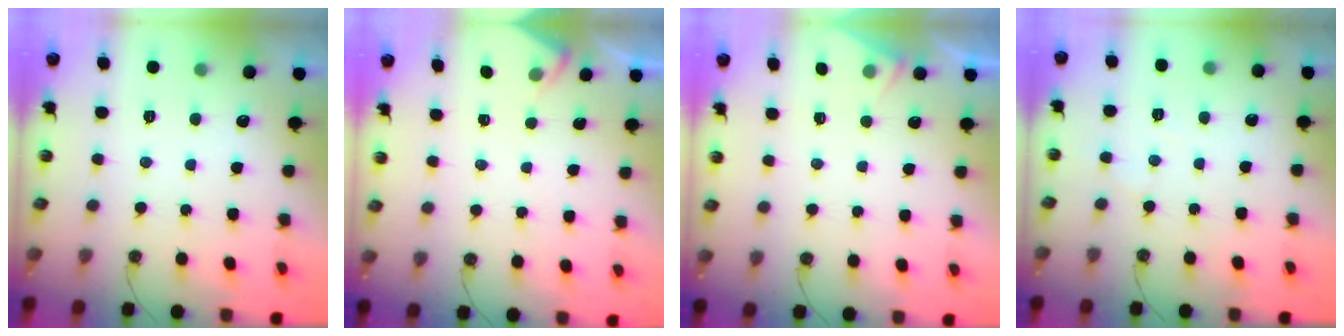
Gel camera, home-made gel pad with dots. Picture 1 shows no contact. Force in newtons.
{"total": 2.7, "press": 2.6, "slide": 0.5}
{"total": 4.6, "press": 4.5, "slide": 0.6}
{"total": 4.4, "press": 4.4, "slide": 0.7}